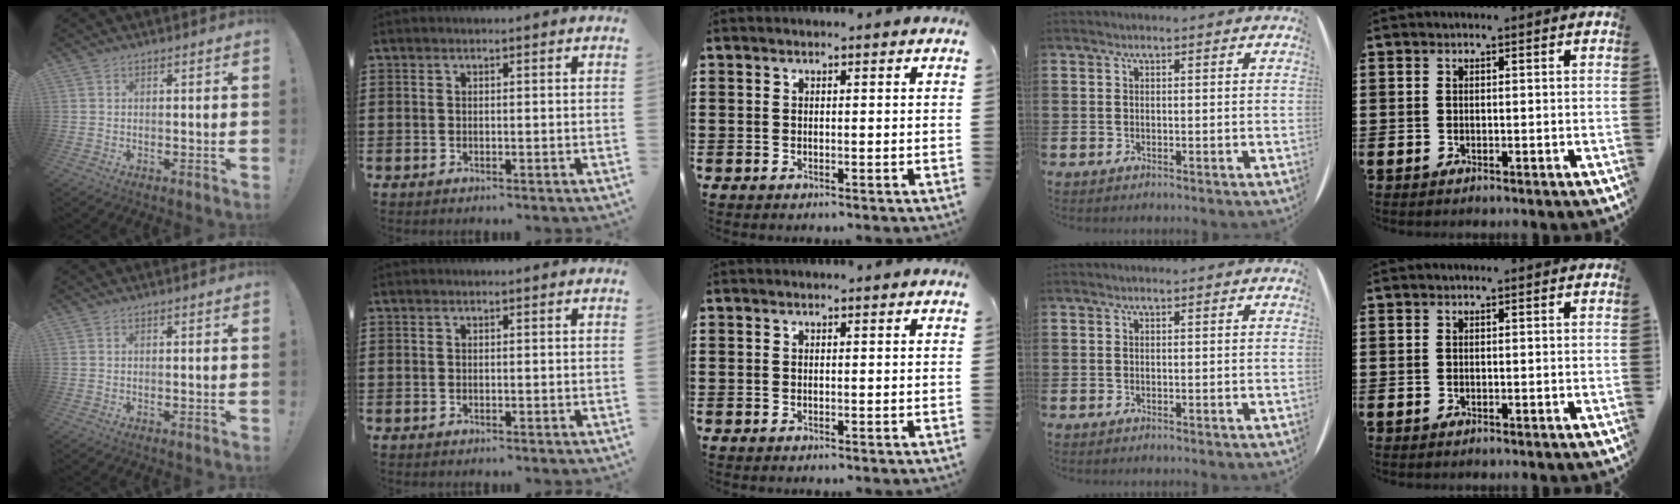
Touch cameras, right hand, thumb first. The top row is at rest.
{}